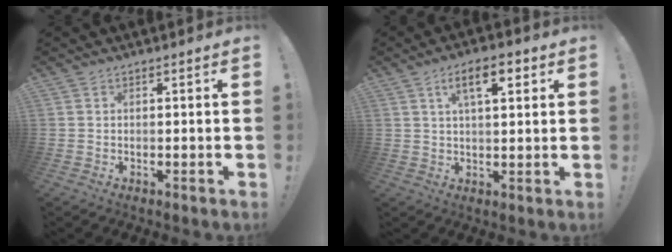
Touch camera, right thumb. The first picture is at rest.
{"total": 8.7, "force": [3.6, 3.1, 7.2], "torque": [-0.105, -0.004, 0.056]}